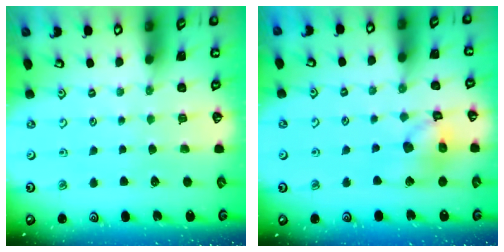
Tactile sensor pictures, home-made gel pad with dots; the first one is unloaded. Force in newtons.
{"total": 14.1, "press": 14.0, "slide": 1.8}